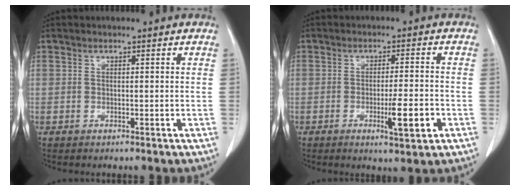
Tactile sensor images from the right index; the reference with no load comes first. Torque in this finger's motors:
{"motor_torque": [0.59, -0.31, 0.24, 0.07]}